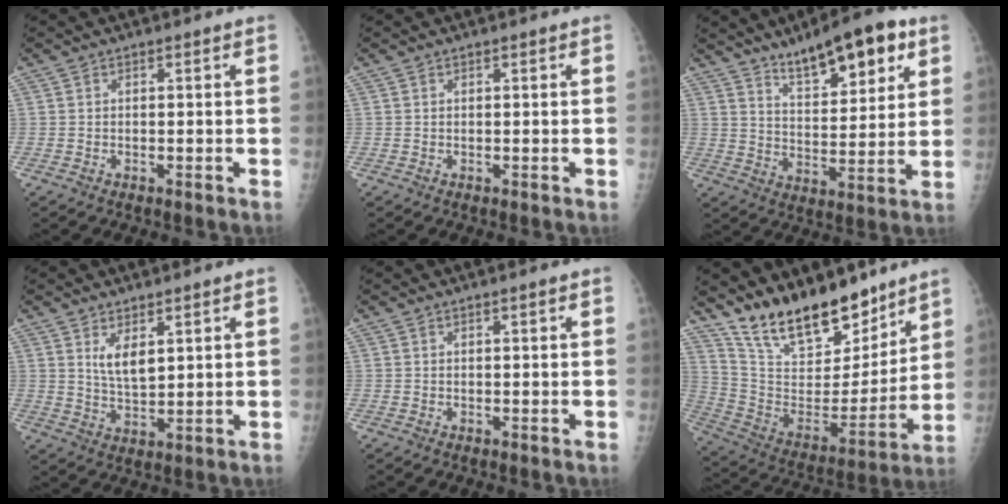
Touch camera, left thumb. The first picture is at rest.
{"total": 0.0}
{"total": 14.7, "force": [9.1, 5.2, 10.4], "torque": [-0.123, -0.041, 0.145]}
{"total": 5.2, "force": [2.5, 2.2, 4.1], "torque": [-0.065, -0.023, 0.053]}
{"total": 0.6, "force": [0.3, 0.0, 0.5], "torque": [-0.007, 0.001, 0.006]}
{"total": 20.8, "force": [16.5, 8.2, 9.5], "torque": [-0.123, -0.093, 0.293]}